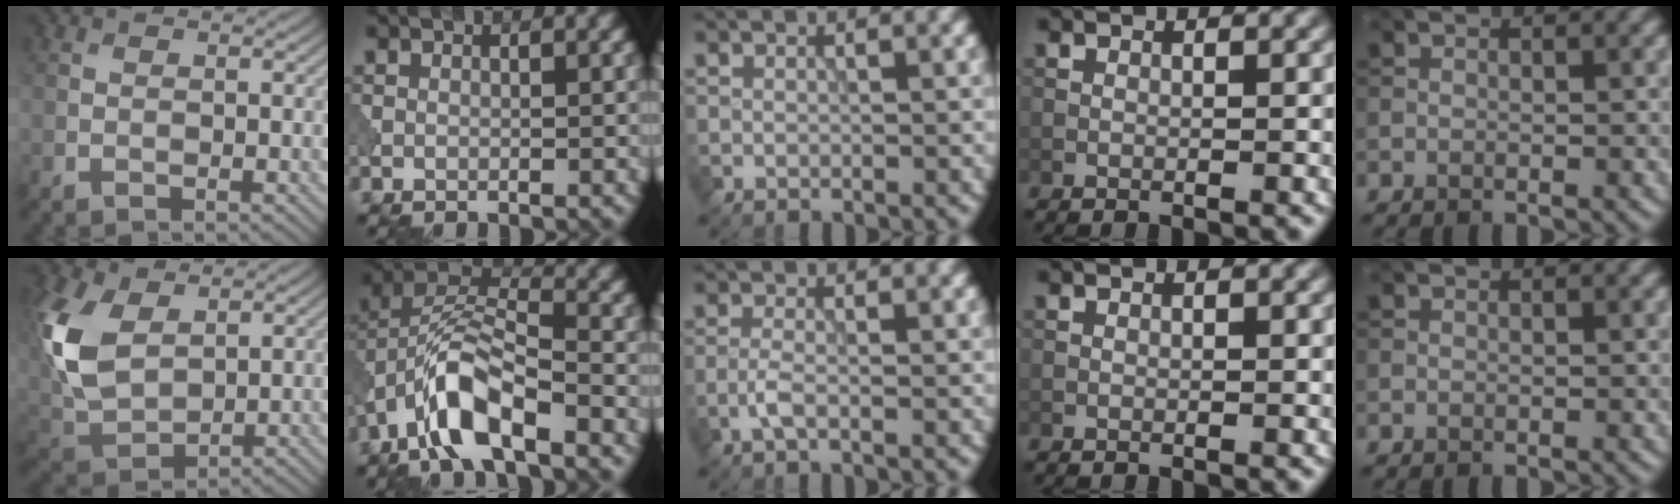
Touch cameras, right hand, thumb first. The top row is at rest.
{"thumb": {"total": 12.1, "force": [3.5, 7.6, 8.7], "torque": [-0.256, 0.010, 0.074]}, "index": {"total": 7.8, "force": [-4.3, 2.8, 5.9], "torque": [-0.111, 0.014, -0.087]}, "middle": {"total": 1.6, "force": [-0.8, 0.4, 1.3], "torque": [-0.030, 0.003, -0.021]}}